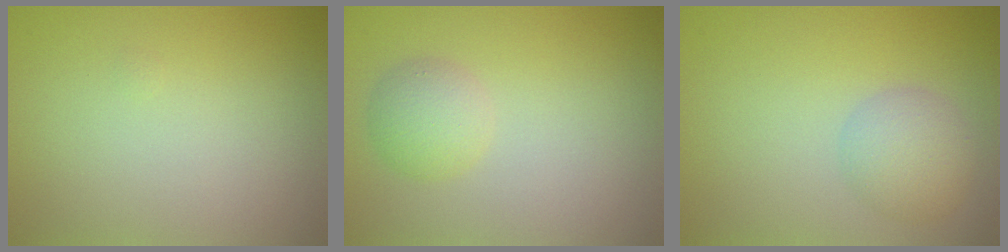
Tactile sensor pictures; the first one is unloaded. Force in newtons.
{"total": 2.2, "press": 2.2, "slide": 0.2}
{"total": 2.9, "press": 2.8, "slide": 0.3}